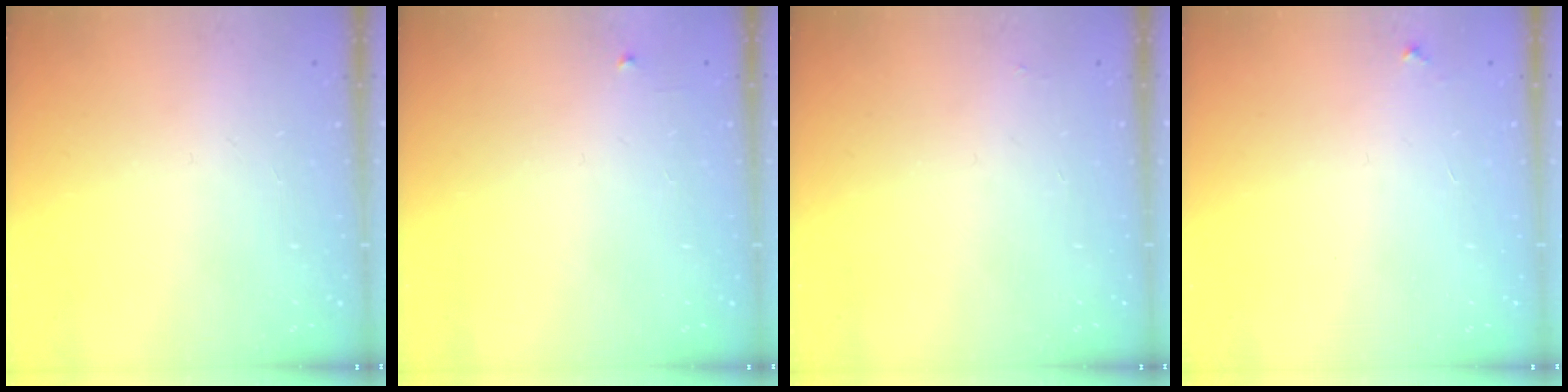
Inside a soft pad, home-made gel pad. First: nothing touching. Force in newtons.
{"total": 2.4, "press": 2.3, "slide": 0.4}
{"total": 1.9, "press": 1.9, "slide": 0.3}
{"total": 3.3, "press": 3.2, "slide": 0.3}